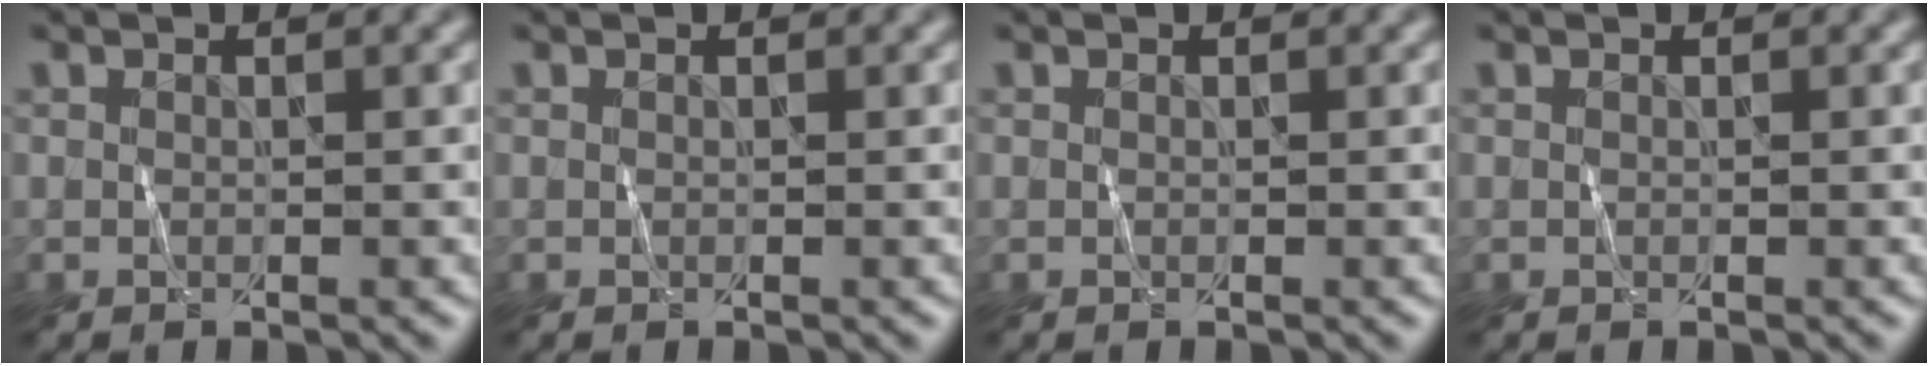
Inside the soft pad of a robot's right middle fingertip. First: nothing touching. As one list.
[{"total": 0.0}, {"total": 0.0}, {"total": 0.0}]